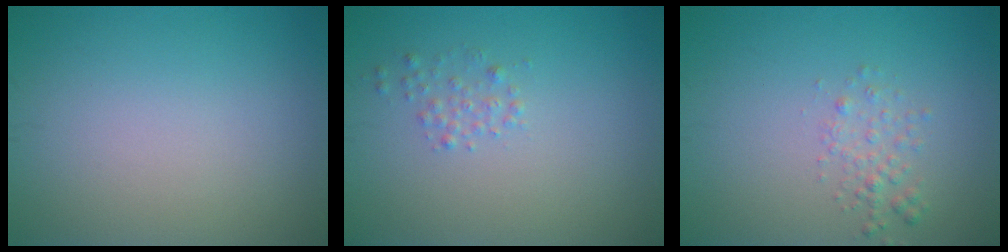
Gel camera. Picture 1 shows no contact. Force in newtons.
{"total": 1.1, "press": 1.1, "slide": 0.0}
{"total": 1.6, "press": 1.6, "slide": 0.1}